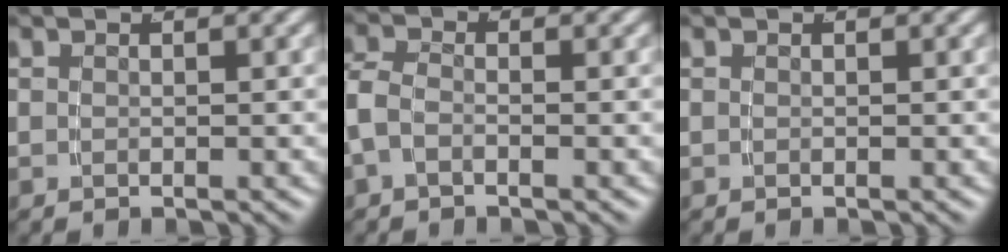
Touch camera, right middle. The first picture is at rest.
{"total": 3.1, "force": [-0.4, 2.6, 1.8], "torque": [-0.054, -0.011, -0.008]}
{"total": 0.0}